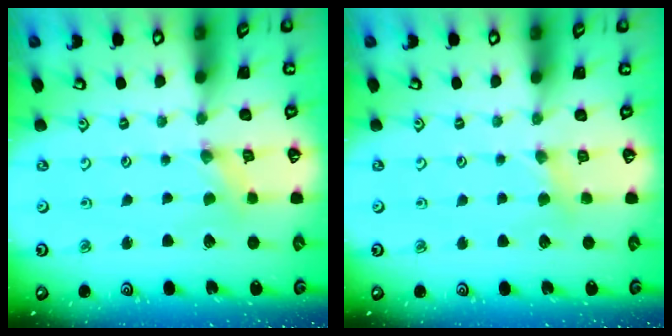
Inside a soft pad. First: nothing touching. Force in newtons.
{"total": 3.6, "press": 3.6, "slide": 0.5}